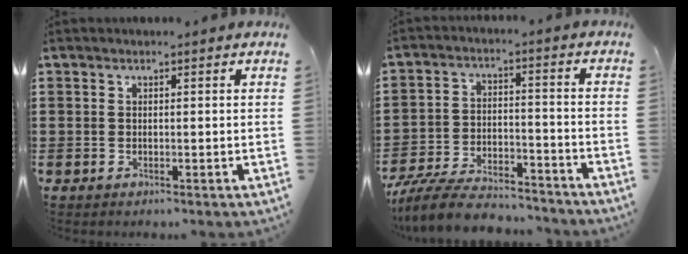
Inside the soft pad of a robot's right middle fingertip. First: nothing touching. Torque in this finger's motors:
{"motor_torque": [1.85, -0.29, 0.30, 0.21]}